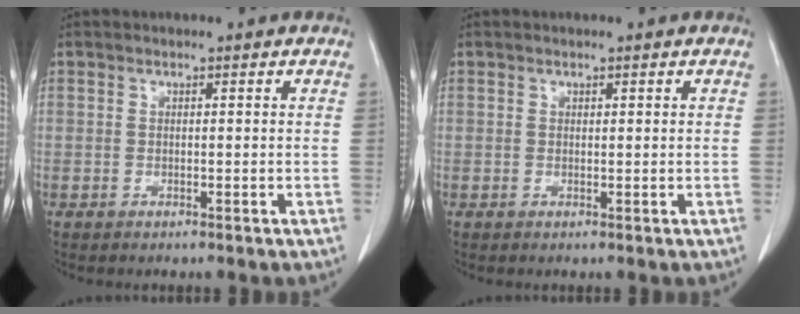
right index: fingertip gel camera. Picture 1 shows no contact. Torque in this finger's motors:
{"motor_torque": [-0.13, 0.18, -0.03, -0.01]}